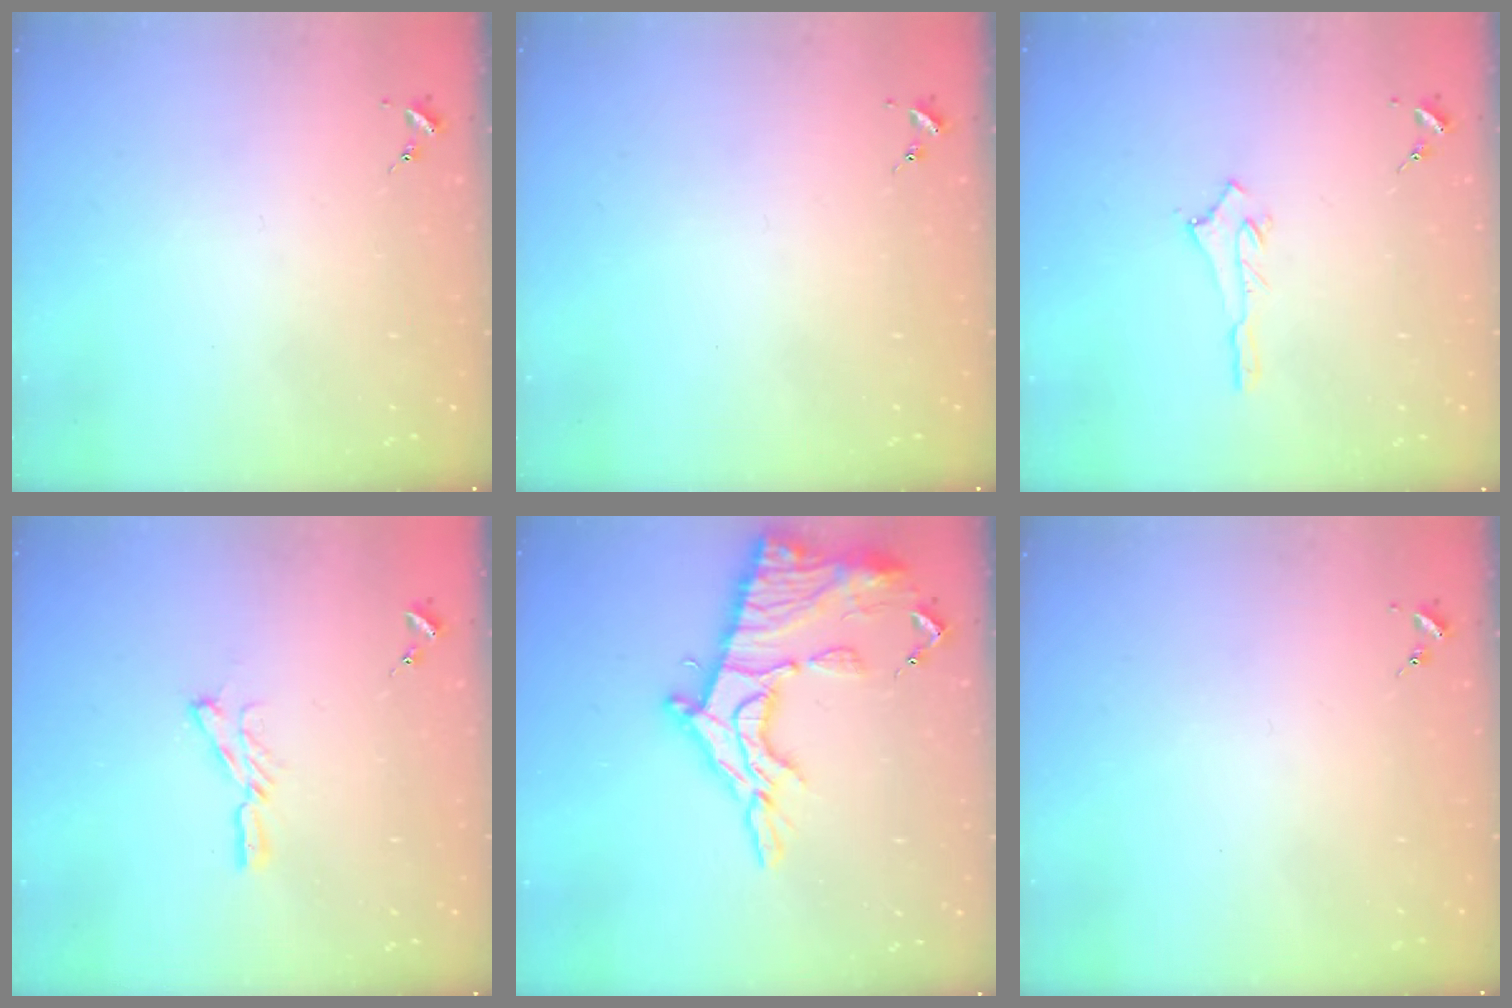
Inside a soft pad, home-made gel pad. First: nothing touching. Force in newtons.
{"total": 0.0}
{"total": 2.6, "press": 2.6, "slide": 0.2}
{"total": 6.3, "press": 6.3, "slide": 0.1}
{"total": 19.6, "press": 19.6, "slide": 1.7}
{"total": 0.0}